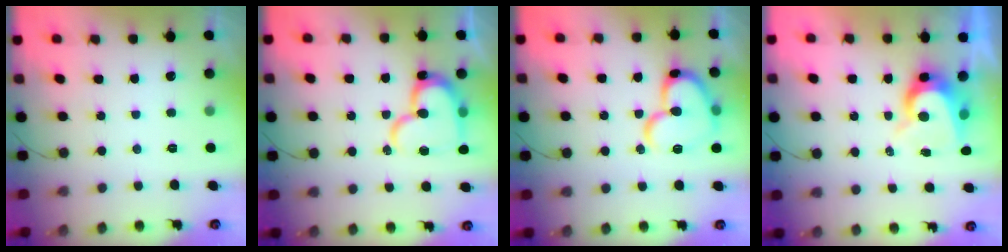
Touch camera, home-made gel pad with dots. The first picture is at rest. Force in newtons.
{"total": 17.2, "press": 17.2, "slide": 1.5}
{"total": 16.5, "press": 16.4, "slide": 2.0}
{"total": 7.8, "press": 7.8, "slide": 0.5}